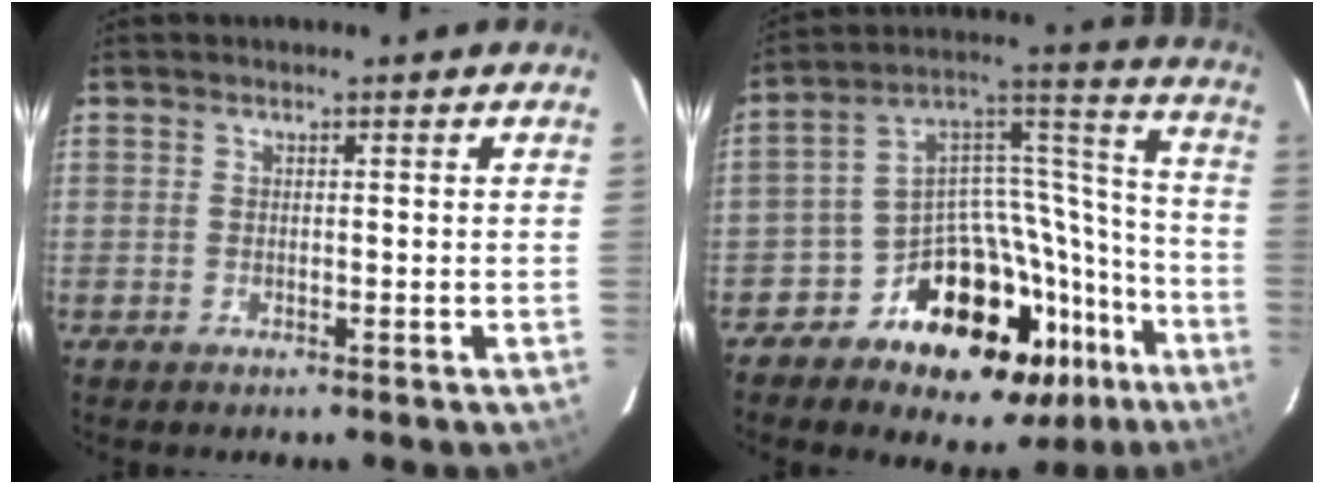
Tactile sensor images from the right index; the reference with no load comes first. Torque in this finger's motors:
{"motor_torque": [1.07, -1.07, 0.48, 0.07]}